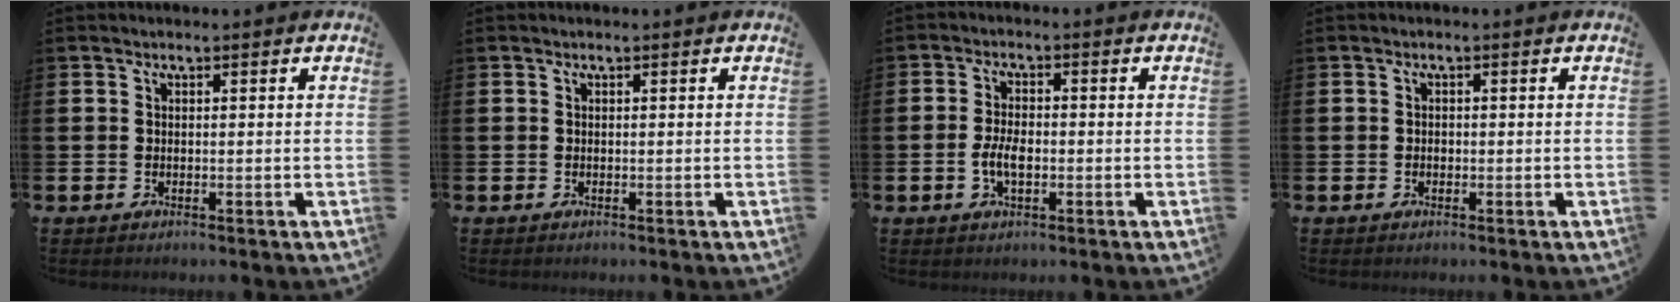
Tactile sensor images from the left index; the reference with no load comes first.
{"total": 0.0}
{"total": 3.6, "force": [-0.7, 1.8, 3.1], "torque": [-0.059, 0.001, -0.016]}
{"total": 0.7, "force": [-0.3, 0.6, 0.2], "torque": [-0.008, 0.006, -0.006]}